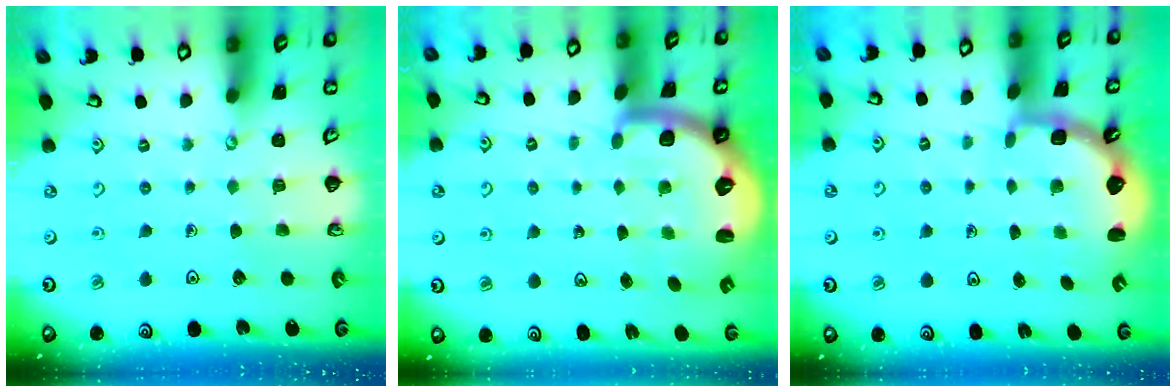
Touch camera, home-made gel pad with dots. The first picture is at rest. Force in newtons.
{"total": 3.6, "press": 3.2, "slide": 1.5}
{"total": 2.5, "press": 2.2, "slide": 1.3}